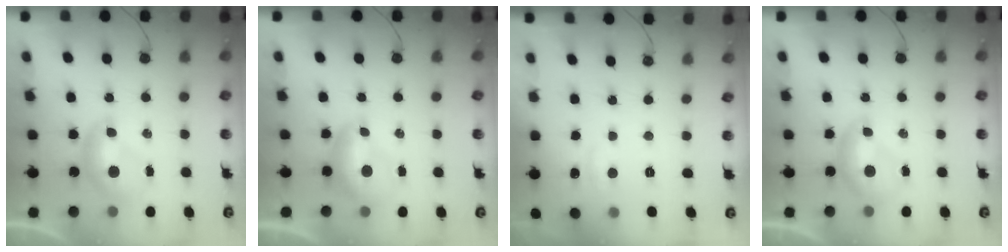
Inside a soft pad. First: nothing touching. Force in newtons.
{"total": 0.8, "press": 0.6, "slide": 0.4}
{"total": 1.0, "press": 0.7, "slide": 0.8}
{"total": 0.0}